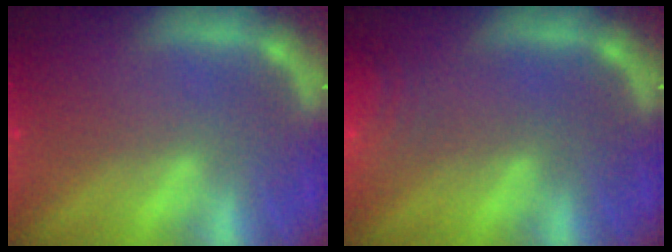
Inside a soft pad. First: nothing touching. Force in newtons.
{"total": 6.0}